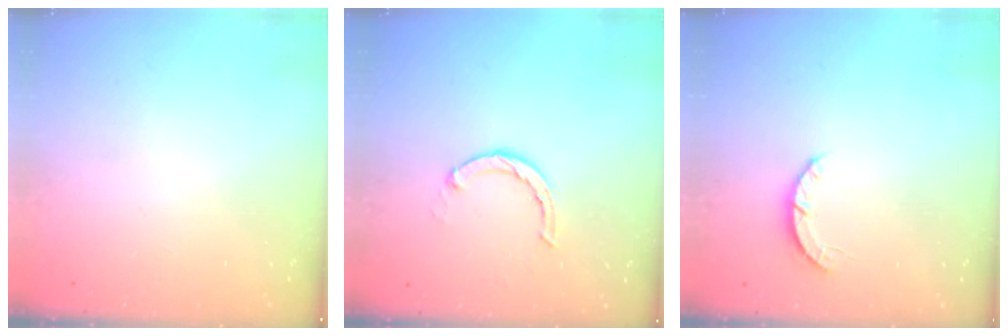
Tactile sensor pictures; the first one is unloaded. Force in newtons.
{"total": 2.3, "press": 2.3, "slide": 0.3}
{"total": 2.8, "press": 2.8, "slide": 0.4}